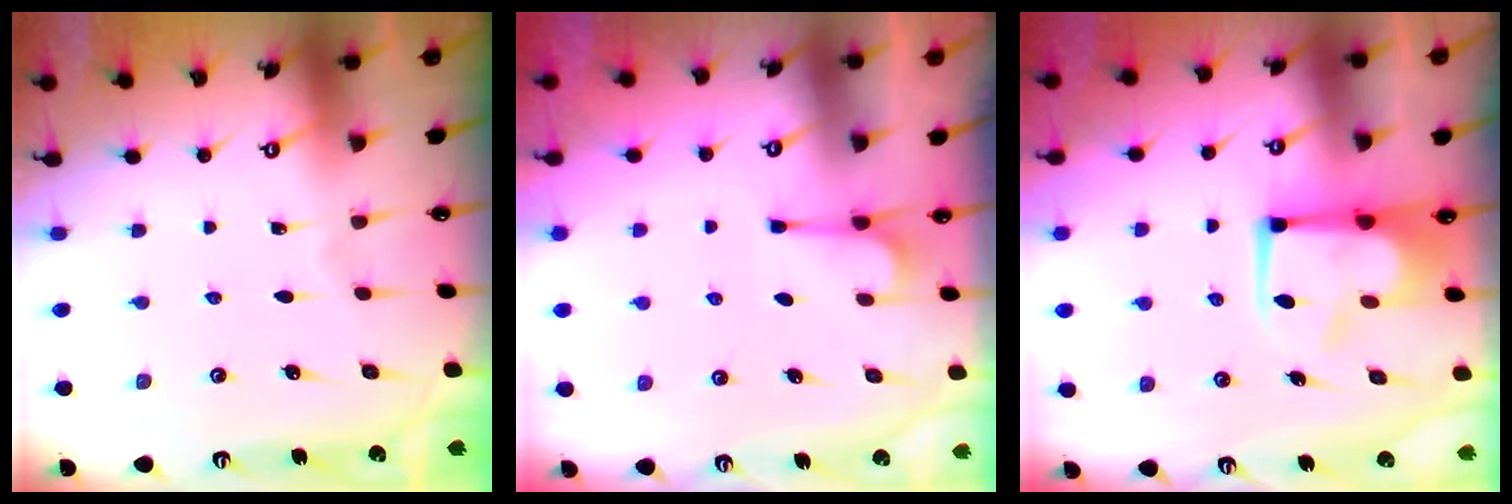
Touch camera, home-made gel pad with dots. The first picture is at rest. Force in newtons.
{"total": 1.2, "press": 0.4, "slide": 1.1}
{"total": 3.3, "press": 3.2, "slide": 0.8}